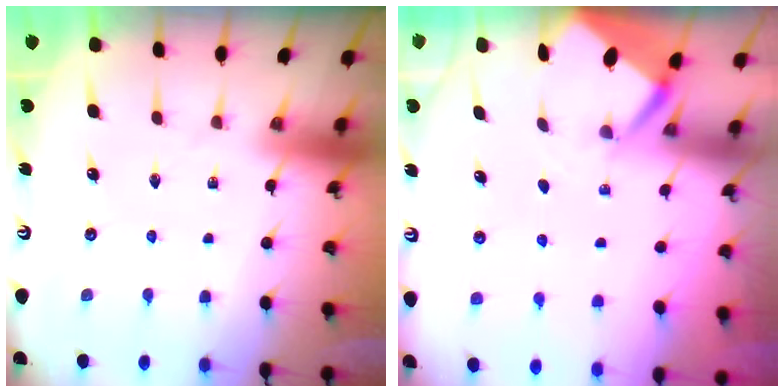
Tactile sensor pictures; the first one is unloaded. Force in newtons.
{"total": 2.6, "press": 2.6, "slide": 0.0}